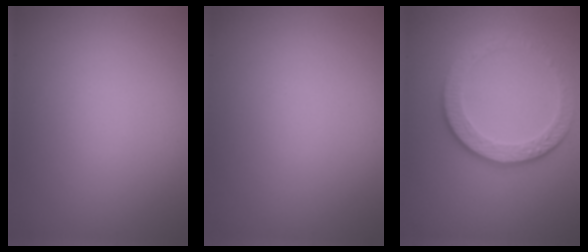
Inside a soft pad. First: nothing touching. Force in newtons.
{"total": 0.0}
{"total": 4.4, "press": 3.2, "slide": 2.9}